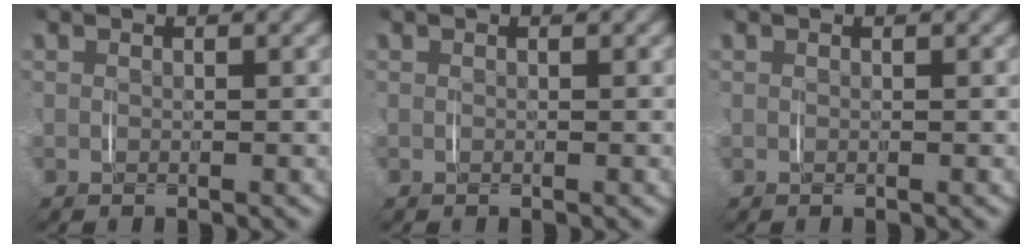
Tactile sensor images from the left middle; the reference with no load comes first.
{"total": 0.0}
{"total": 0.0}